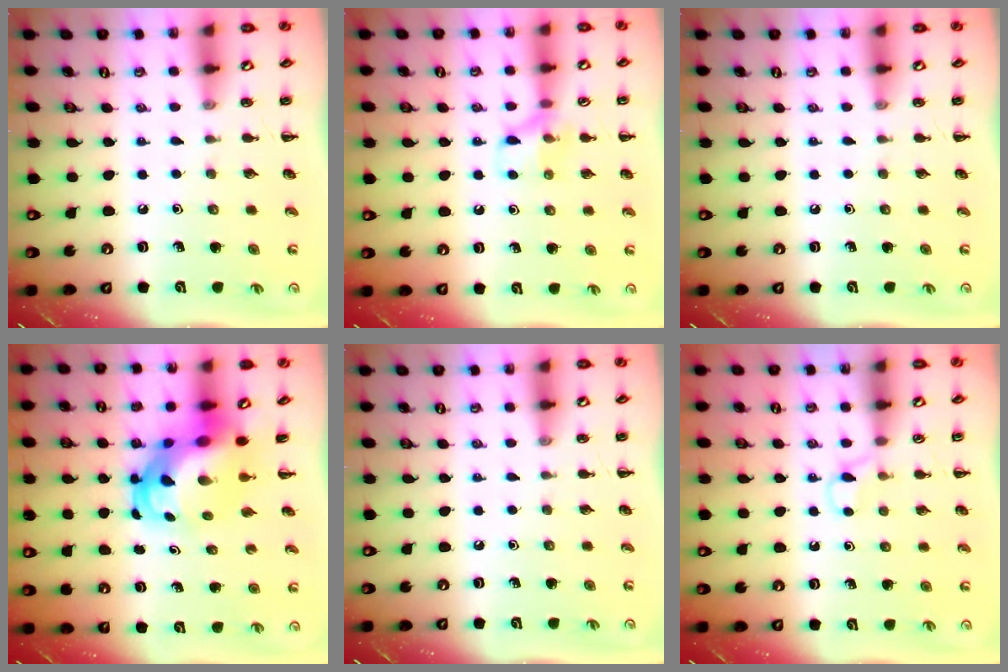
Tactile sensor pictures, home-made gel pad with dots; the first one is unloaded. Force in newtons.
{"total": 8.4, "press": 8.4, "slide": 0.6}
{"total": 0.0}
{"total": 7.7, "press": 7.4, "slide": 2.3}
{"total": 0.0}
{"total": 4.1, "press": 3.9, "slide": 1.4}